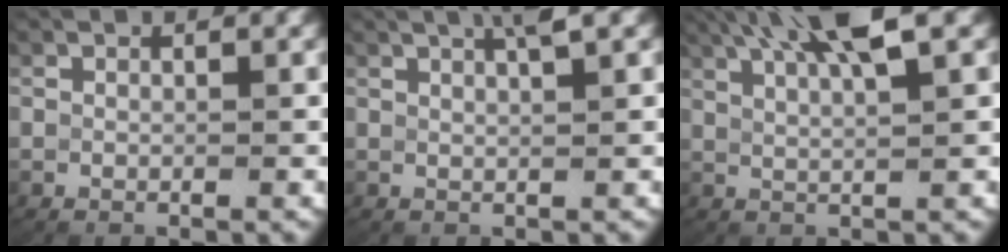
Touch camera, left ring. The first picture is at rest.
{"total": 4.3, "force": [3.0, 1.1, 2.9], "torque": [-0.045, 0.012, 0.045]}
{"total": 6.1, "force": [4.0, 0.9, 4.5], "torque": [-0.086, 0.009, 0.069]}